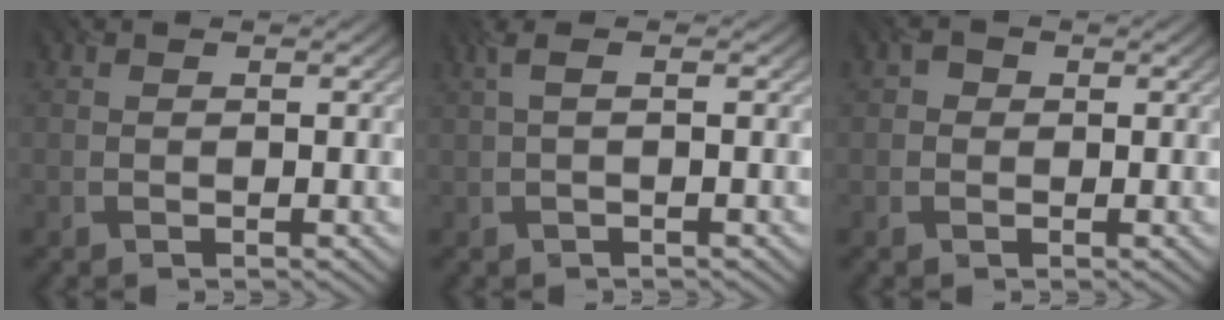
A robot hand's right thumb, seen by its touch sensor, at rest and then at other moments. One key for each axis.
{"total": 1.8, "fx": 0.4, "fy": 0.2, "fz": 1.8, "tx": -0.034, "ty": 0.011, "tz": 0.003}
{"total": 1.0, "fx": -0.1, "fy": 1.0, "fz": 0.0, "tx": 0.003, "ty": 0.001, "tz": -0.008}